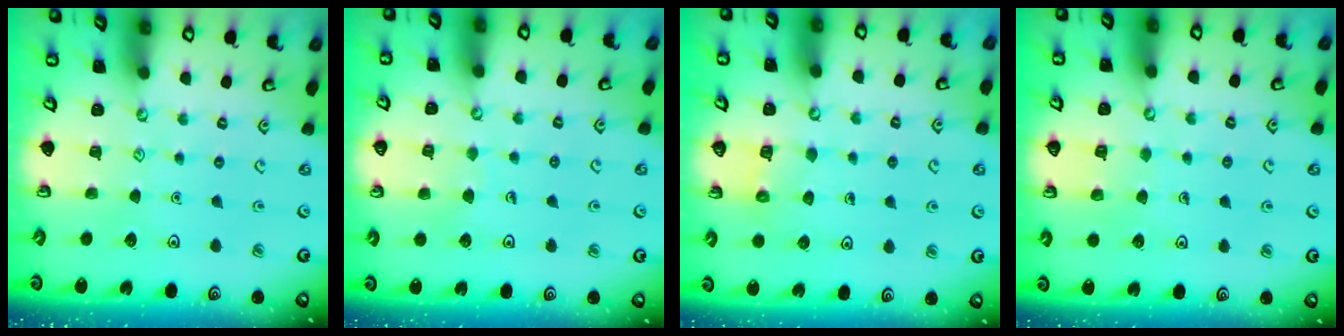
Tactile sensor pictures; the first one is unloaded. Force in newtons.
{"total": 3.6, "press": 3.6, "slide": 0.2}
{"total": 4.4, "press": 4.4, "slide": 0.3}
{"total": 3.7, "press": 3.7, "slide": 0.3}